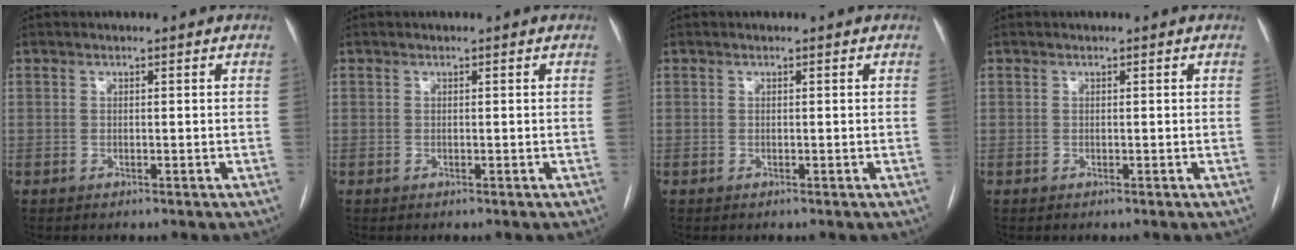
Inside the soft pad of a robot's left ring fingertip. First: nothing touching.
{"total": 0.0}
{"total": 0.0}
{"total": 0.0}